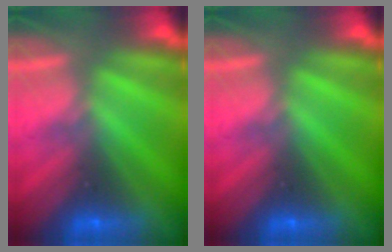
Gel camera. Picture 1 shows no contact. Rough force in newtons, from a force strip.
{"total": 0.0}